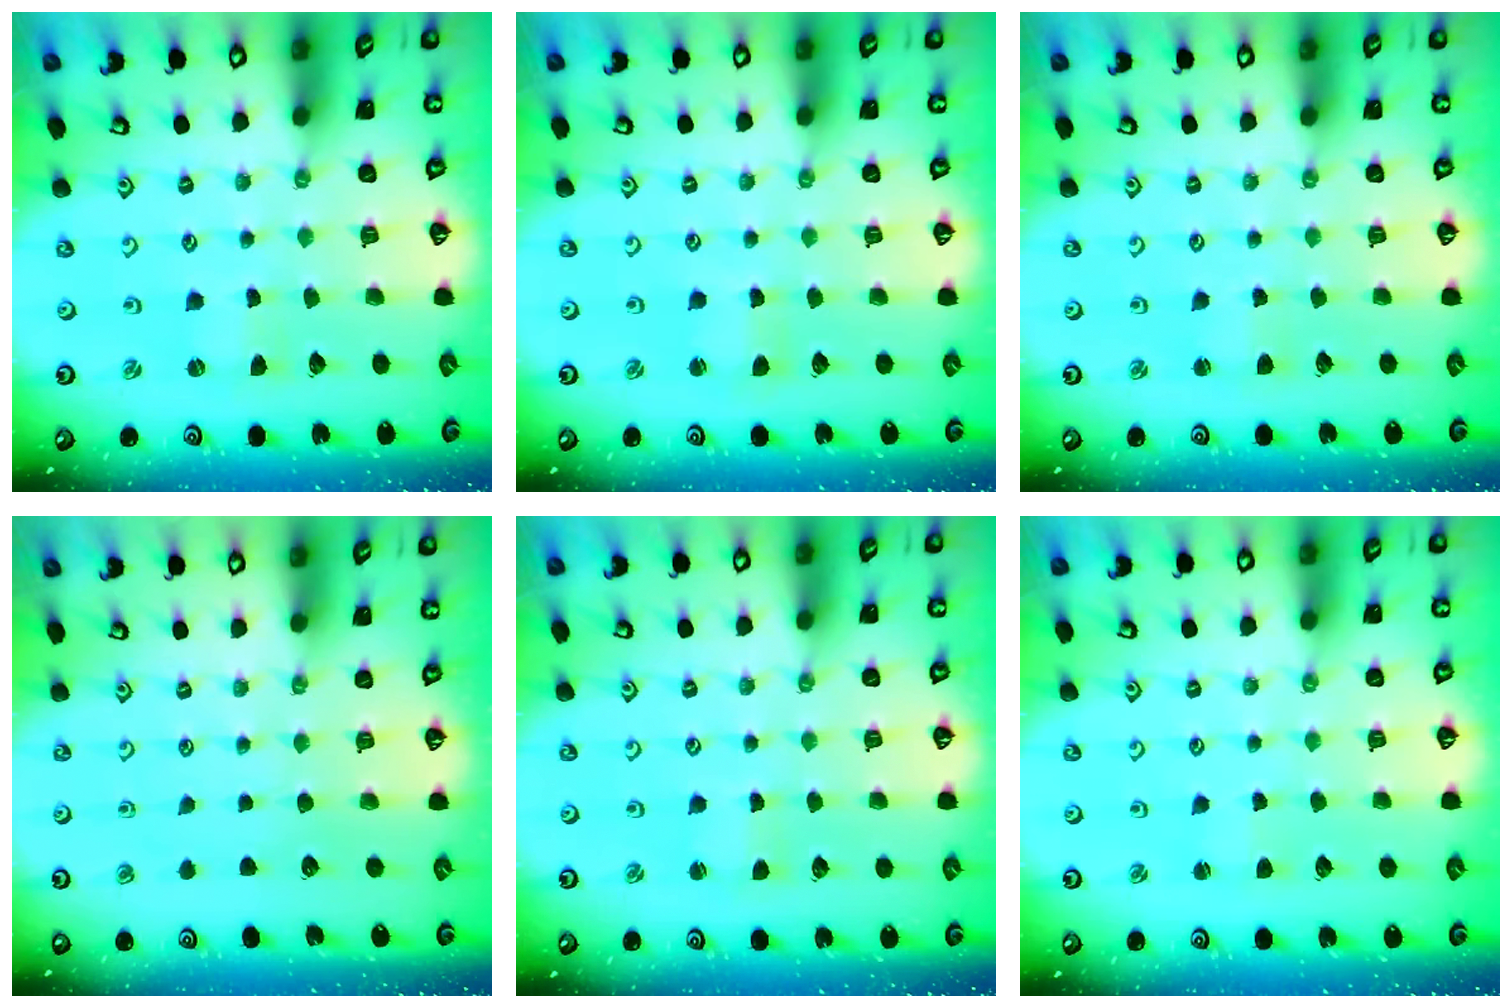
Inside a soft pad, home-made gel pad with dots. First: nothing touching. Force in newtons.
{"total": 1.5, "press": 1.5, "slide": 0.2}
{"total": 2.5, "press": 2.4, "slide": 0.4}
{"total": 0.0}
{"total": 1.7, "press": 1.7, "slide": 0.1}
{"total": 0.7, "press": 0.7, "slide": 0.1}